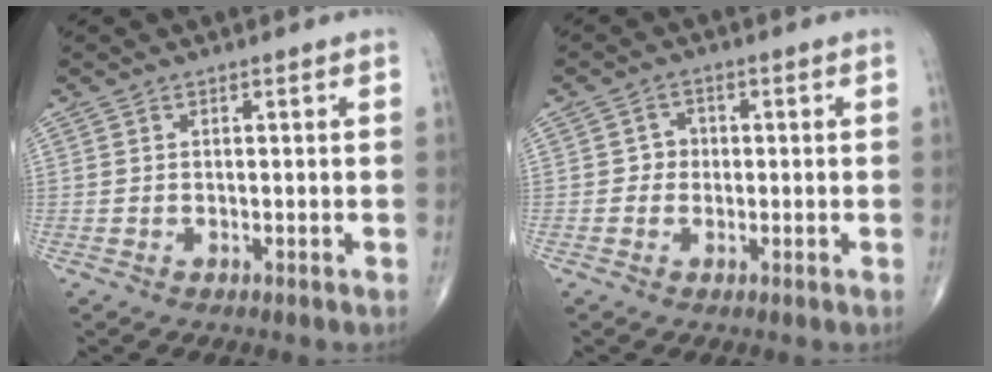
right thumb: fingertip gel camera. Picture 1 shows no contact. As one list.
[{"total": 2.6, "force": [-0.2, 2.4, 0.9], "torque": [0.004, 0.008, -0.009]}]